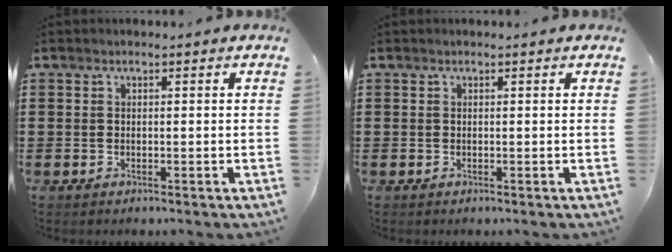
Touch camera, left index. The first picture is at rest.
{"total": 0.0}